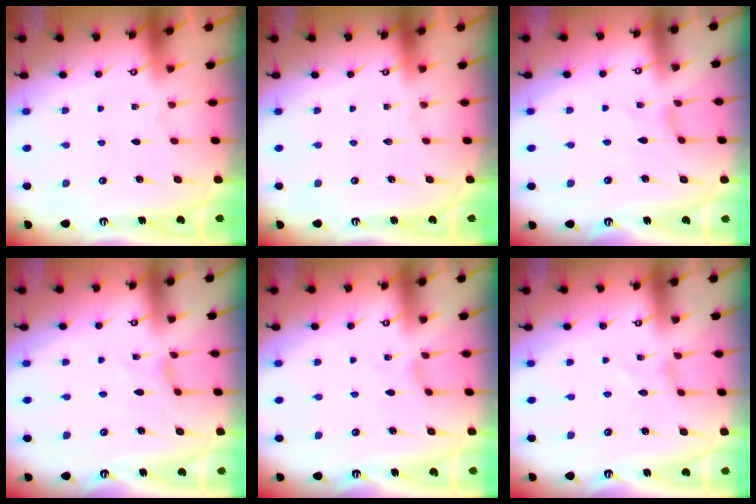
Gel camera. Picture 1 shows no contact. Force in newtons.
{"total": 0.0}
{"total": 0.0}
{"total": 0.0}
{"total": 0.0}
{"total": 0.0}